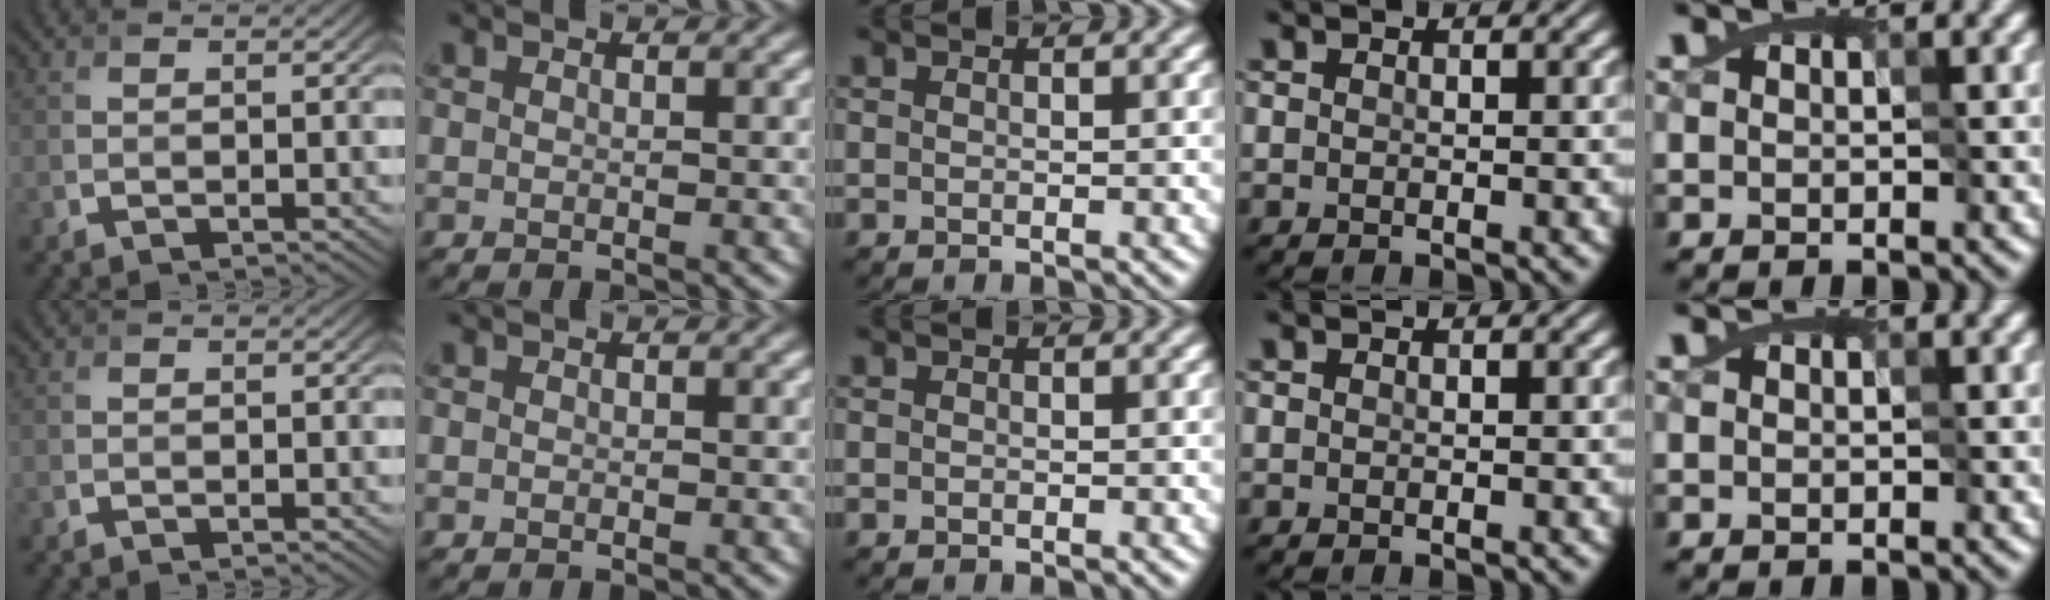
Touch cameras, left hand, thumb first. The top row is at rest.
{"index": {"total": 0.6, "force": [-0.4, -0.2, -0.3], "torque": [0.000, -0.004, -0.001]}, "middle": {"total": 0.5, "force": [-0.4, 0.2, 0.0], "torque": [0.000, 0.002, -0.011]}}